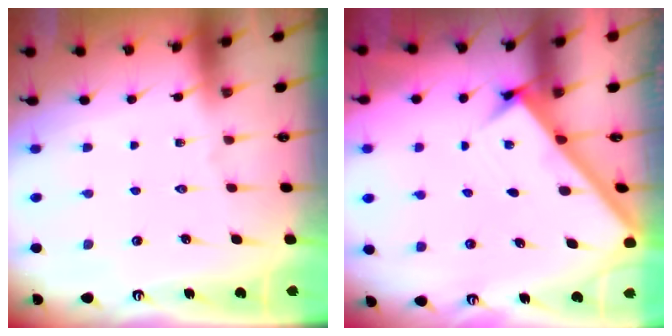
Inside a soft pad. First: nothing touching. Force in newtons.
{"total": 2.4, "press": 2.4, "slide": 0.2}